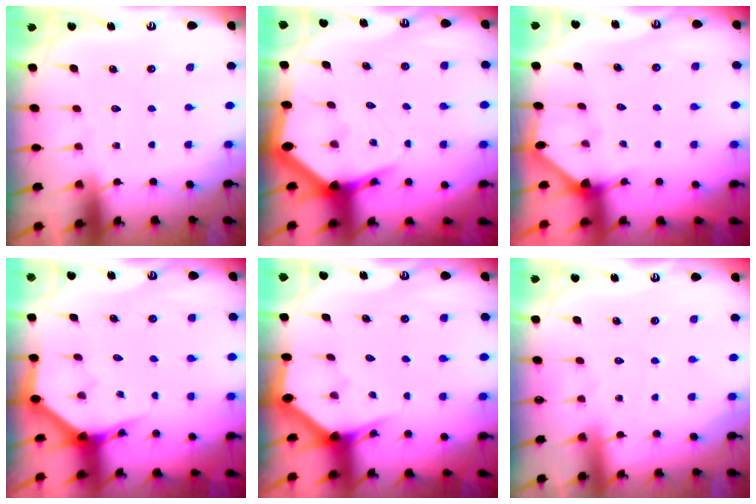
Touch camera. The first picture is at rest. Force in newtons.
{"total": 5.0, "press": 5.0, "slide": 0.6}
{"total": 2.7, "press": 2.7, "slide": 0.2}
{"total": 3.9, "press": 3.9, "slide": 0.3}
{"total": 3.0, "press": 3.0, "slide": 0.1}
{"total": 2.4, "press": 2.4, "slide": 0.3}